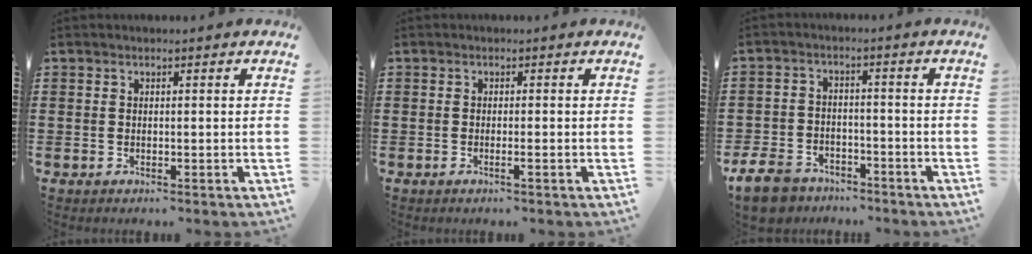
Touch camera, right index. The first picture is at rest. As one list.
[{"total": 2.5, "force": [-1.0, -0.3, 2.3], "torque": [-0.039, -0.009, -0.019]}, {"total": 6.4, "force": [-5.7, 2.1, 1.9], "torque": [-0.056, 0.010, -0.116]}]